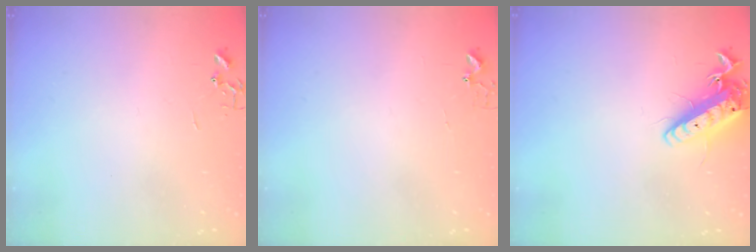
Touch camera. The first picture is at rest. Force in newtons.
{"total": 3.7, "press": 3.7, "slide": 0.2}
{"total": 13.5, "press": 13.3, "slide": 2.3}